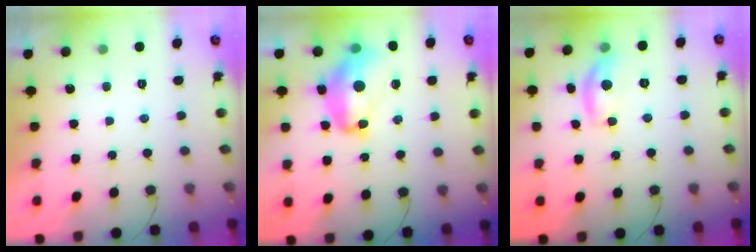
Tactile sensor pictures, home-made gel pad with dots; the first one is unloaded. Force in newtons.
{"total": 13.9, "press": 13.8, "slide": 1.4}
{"total": 10.1, "press": 10.1, "slide": 0.6}